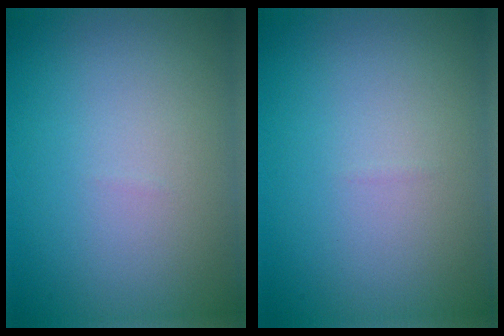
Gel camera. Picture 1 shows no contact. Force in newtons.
{"total": 0.0}